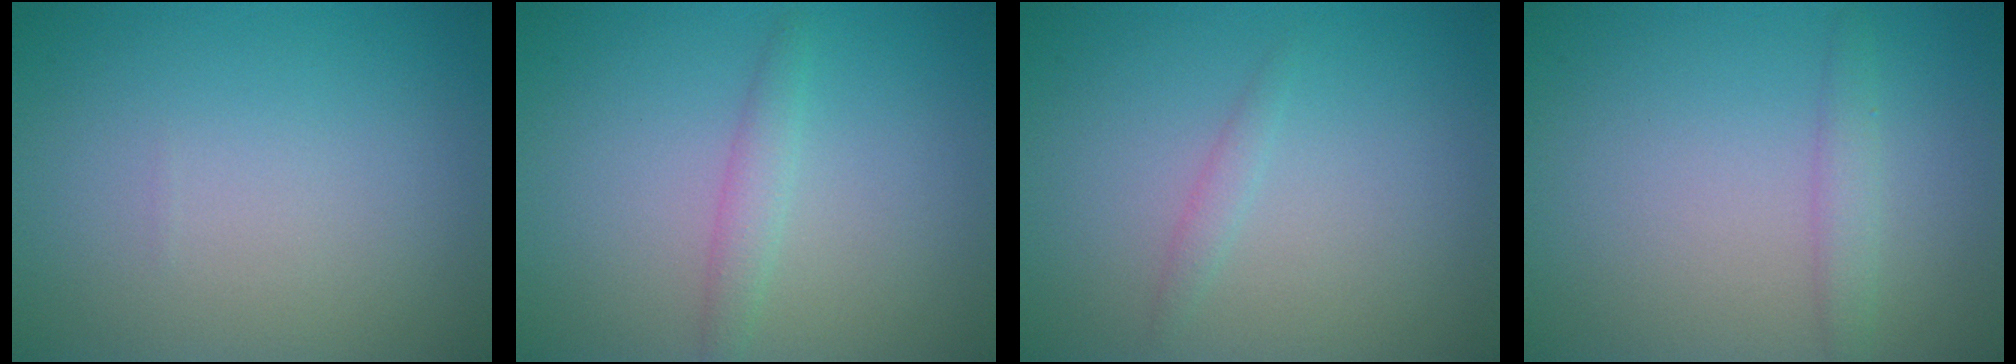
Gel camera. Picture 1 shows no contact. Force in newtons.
{"total": 1.6, "press": 1.6, "slide": 0.0}
{"total": 0.9, "press": 0.9, "slide": 0.1}
{"total": 1.6, "press": 1.6, "slide": 0.0}